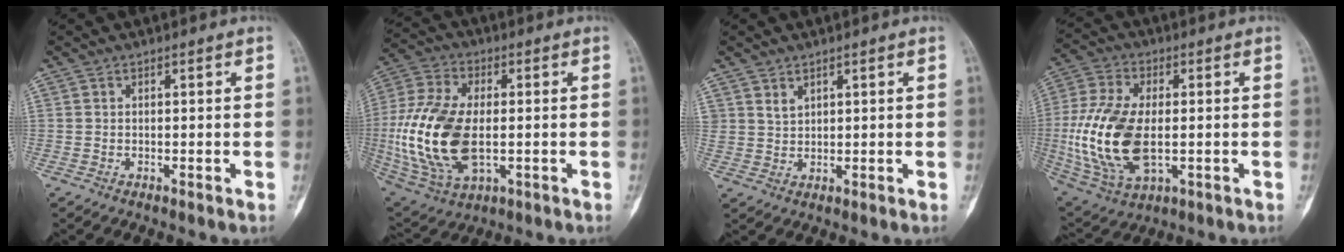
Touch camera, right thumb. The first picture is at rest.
{"total": 20.7, "force": [-1.8, 11.3, 17.2], "torque": [-0.374, -0.007, -0.021]}
{"total": 2.0, "force": [1.4, 1.2, 0.6], "torque": [-0.001, -0.013, 0.030]}
{"total": 19.0, "force": [-1.7, 10.2, 15.9], "torque": [-0.344, -0.007, -0.020]}